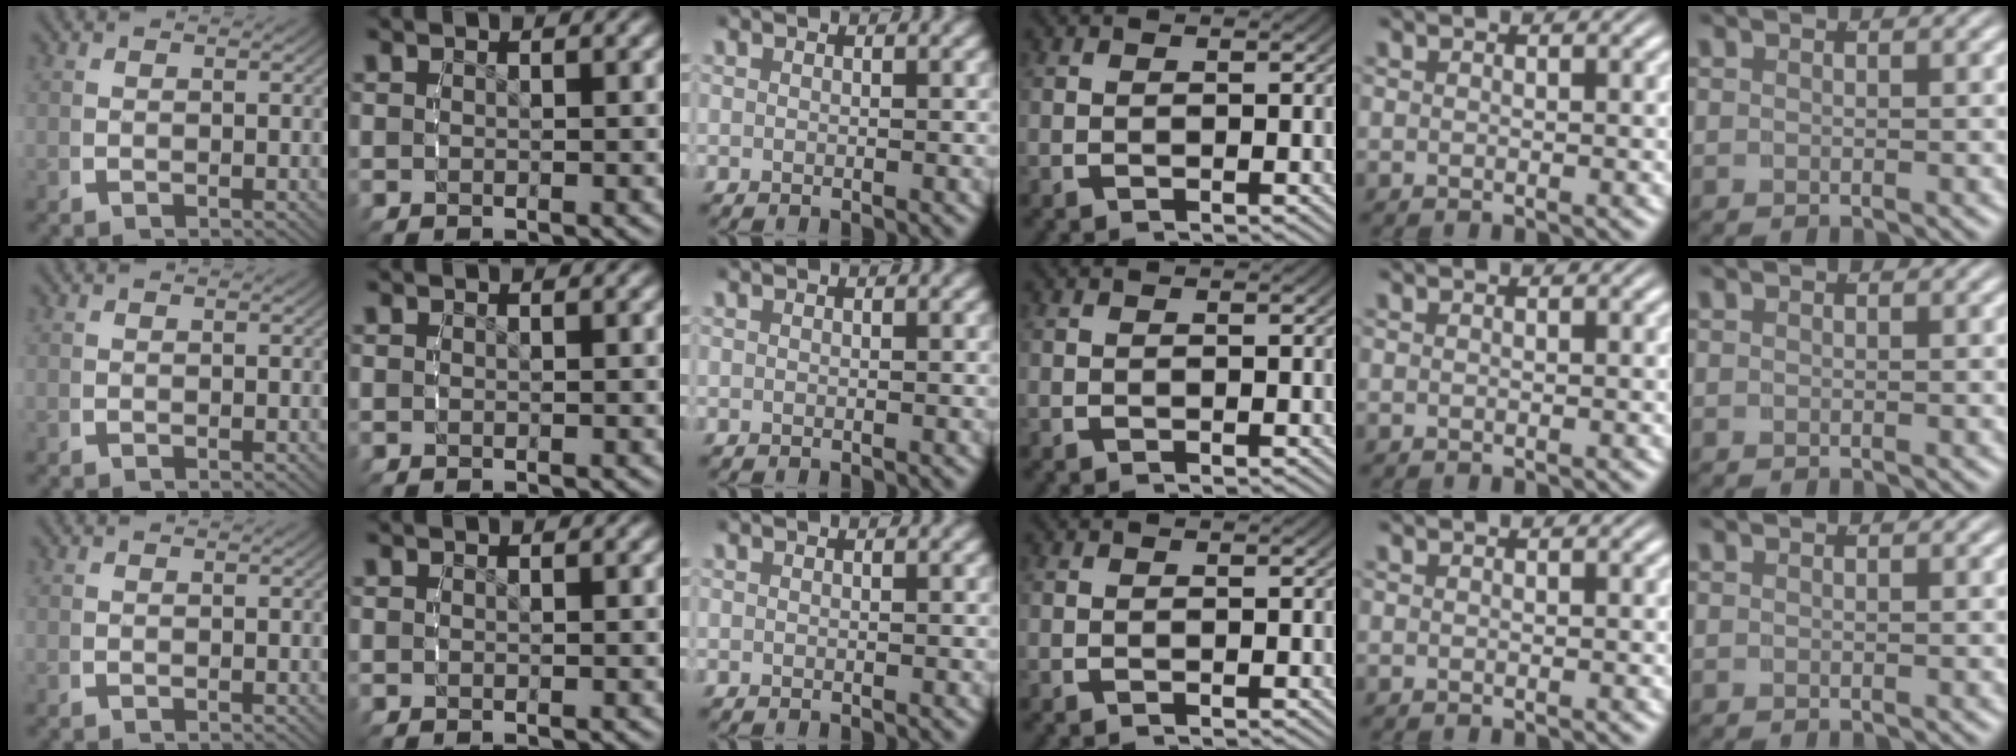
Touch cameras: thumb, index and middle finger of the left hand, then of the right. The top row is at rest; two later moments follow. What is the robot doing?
{"motion": "reach", "object": "markers"}